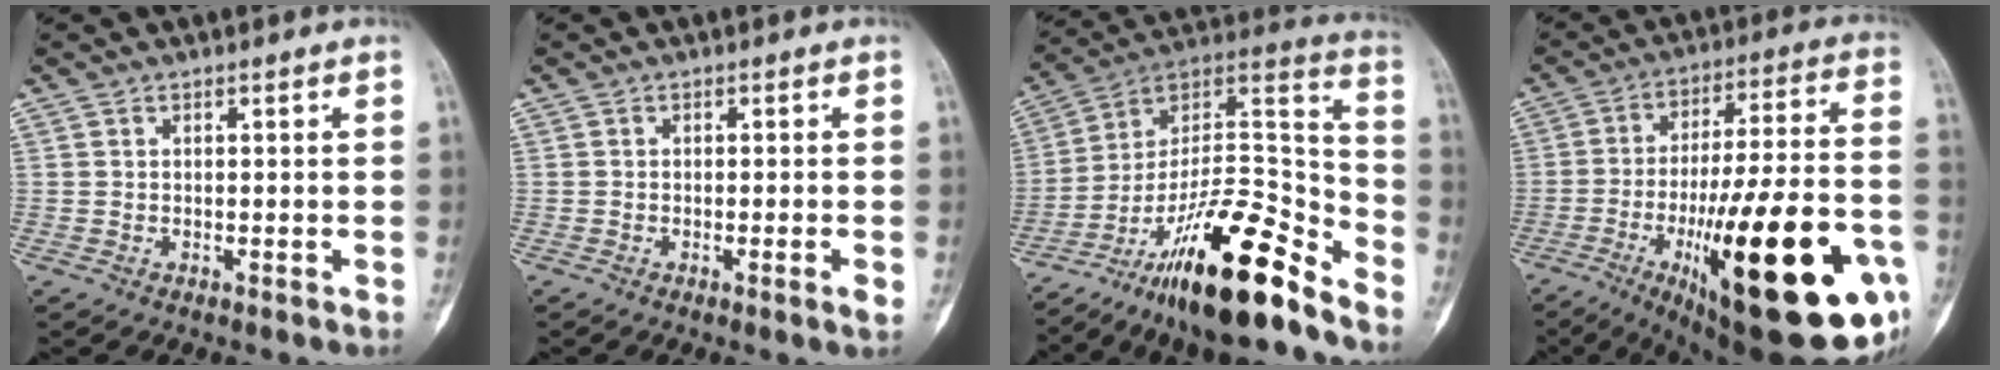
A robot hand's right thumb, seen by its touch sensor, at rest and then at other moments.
{"total": 1.9, "force": [-0.6, 0.0, 1.8], "torque": [-0.031, -0.006, -0.012]}
{"total": 26.0, "force": [-18.0, 6.4, 17.6], "torque": [-0.268, 0.099, -0.305]}
{"total": 34.6, "force": [-12.2, 9.4, 31.0], "torque": [-0.420, 0.025, -0.172]}